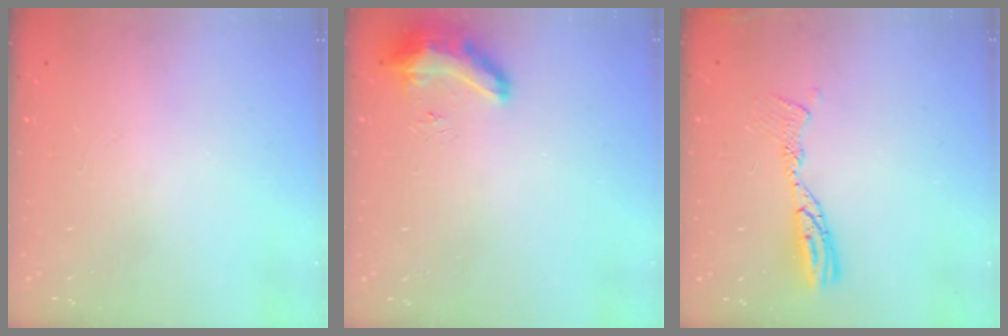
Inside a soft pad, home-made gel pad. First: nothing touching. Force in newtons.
{"total": 16.1, "press": 10.6, "slide": 12.1}
{"total": 9.7, "press": 9.7, "slide": 0.9}